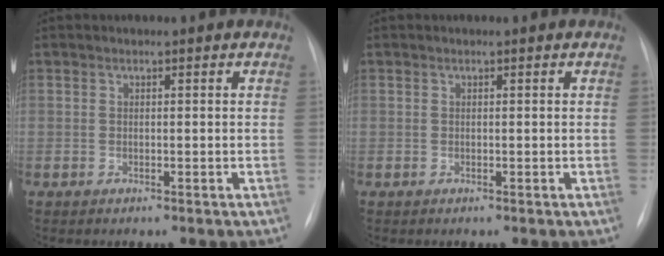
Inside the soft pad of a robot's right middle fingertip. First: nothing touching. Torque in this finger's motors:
{"motor_torque": [-0.32, -1.00, 0.04, 0.00]}